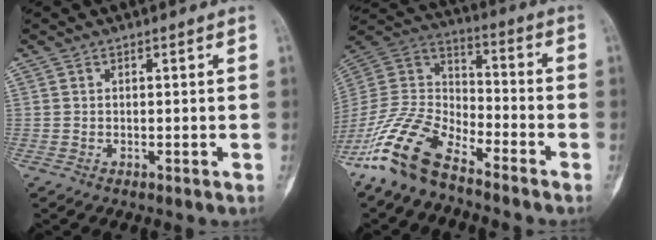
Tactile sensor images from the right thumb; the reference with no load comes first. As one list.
[{"total": 15.0, "force": [-11.0, 6.1, 8.2], "torque": [-0.156, 0.071, -0.222]}]